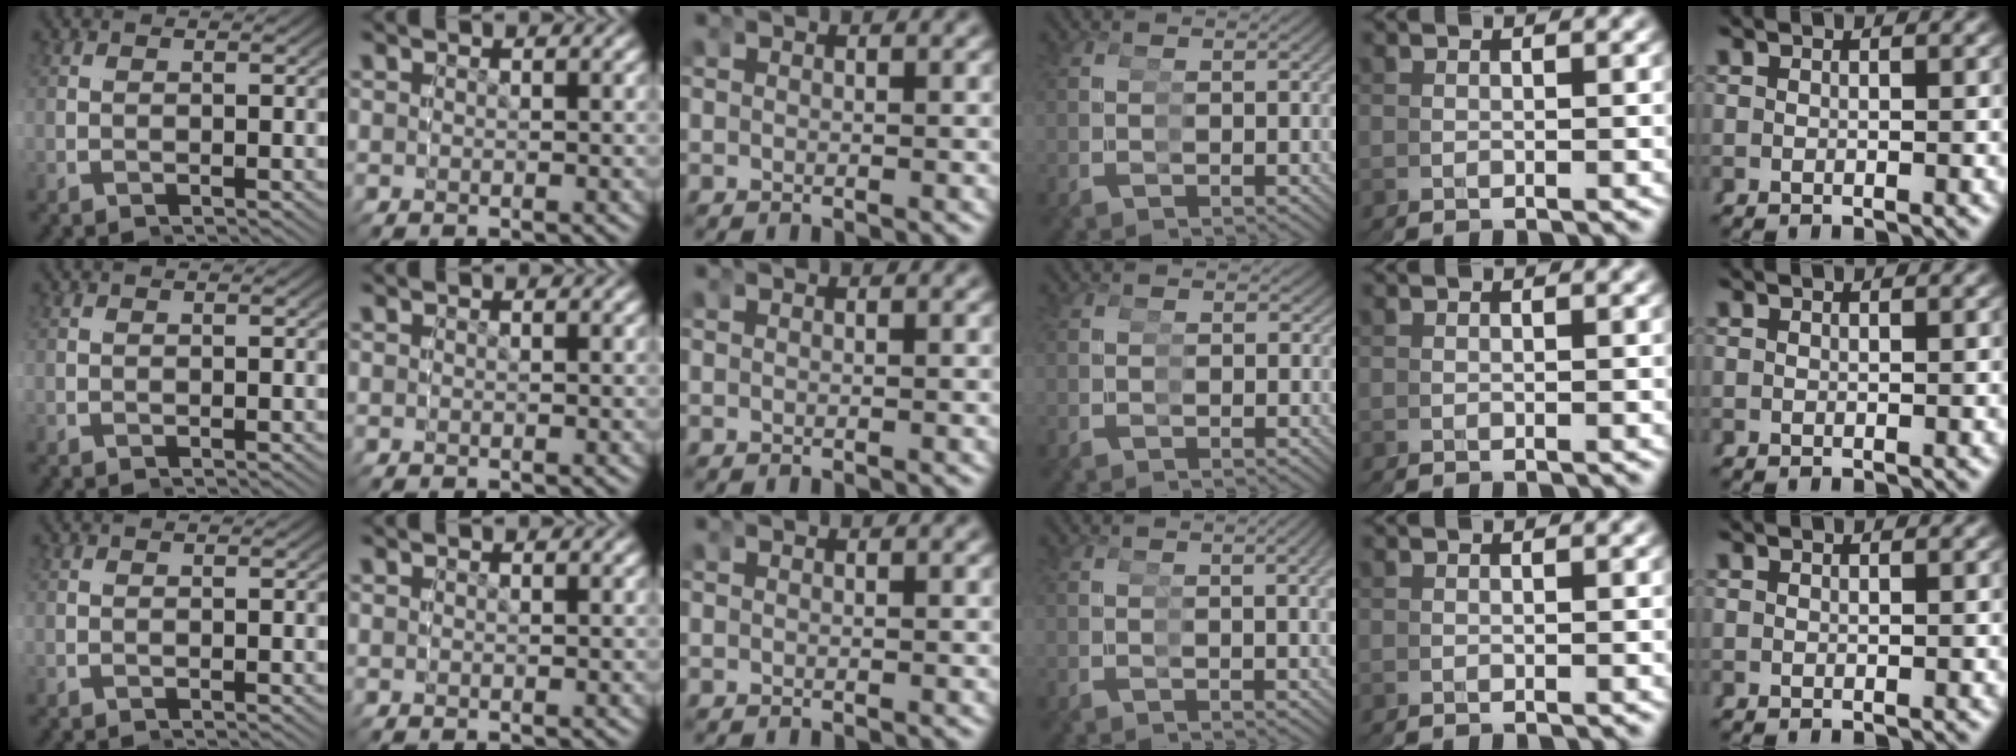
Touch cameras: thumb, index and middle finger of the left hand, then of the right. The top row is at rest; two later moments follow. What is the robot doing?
{"motion": "grasp_and_lifting", "object": "cup"}